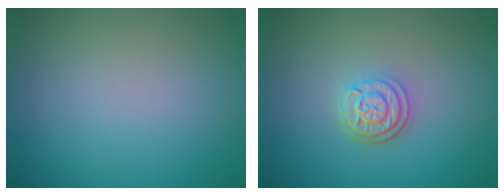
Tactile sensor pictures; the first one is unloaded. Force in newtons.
{"total": 3.1, "press": 2.4, "slide": 1.8}